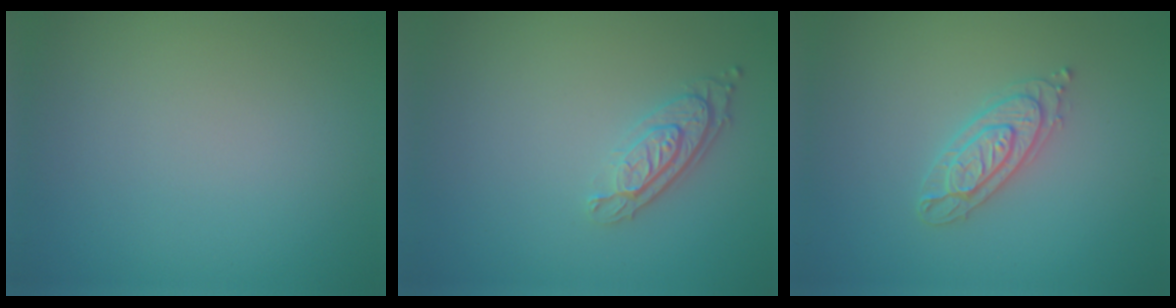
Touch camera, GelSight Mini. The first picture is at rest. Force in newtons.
{"total": 3.1, "press": 2.4, "slide": 2.0}
{"total": 2.6, "press": 2.5, "slide": 0.5}